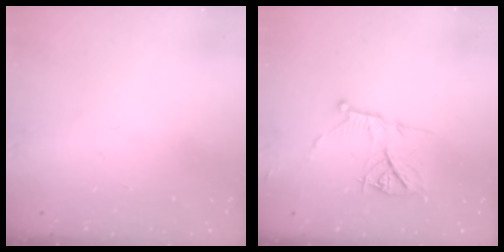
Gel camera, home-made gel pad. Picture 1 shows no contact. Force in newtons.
{"total": 10.3, "press": 10.3, "slide": 0.6}